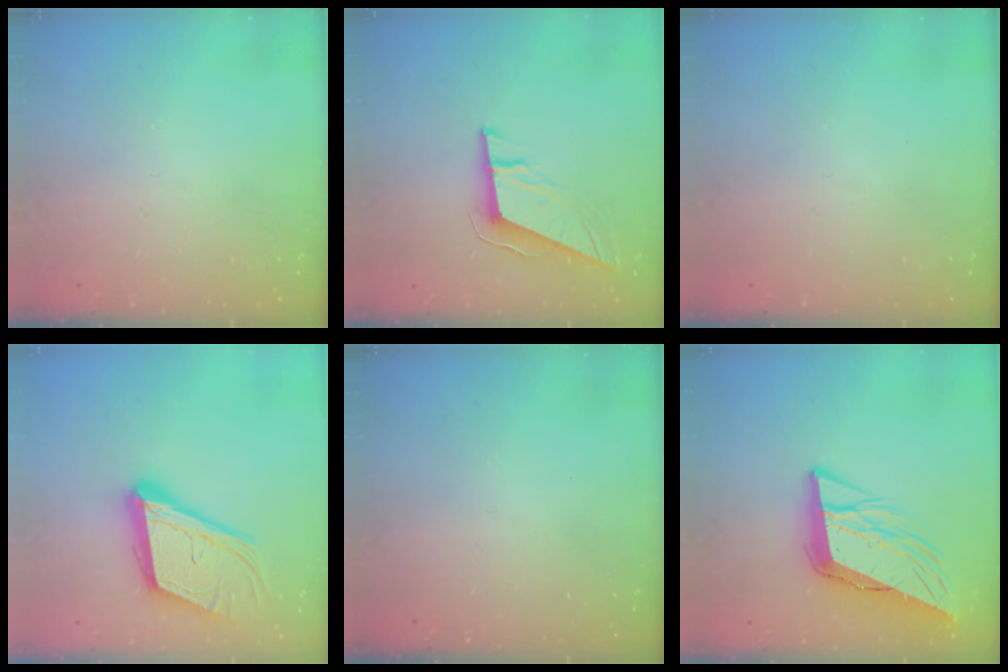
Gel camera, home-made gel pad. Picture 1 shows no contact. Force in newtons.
{"total": 9.9, "press": 9.7, "slide": 2.0}
{"total": 0.0}
{"total": 20.0, "press": 19.6, "slide": 3.9}
{"total": 0.0}
{"total": 12.3, "press": 11.7, "slide": 3.6}